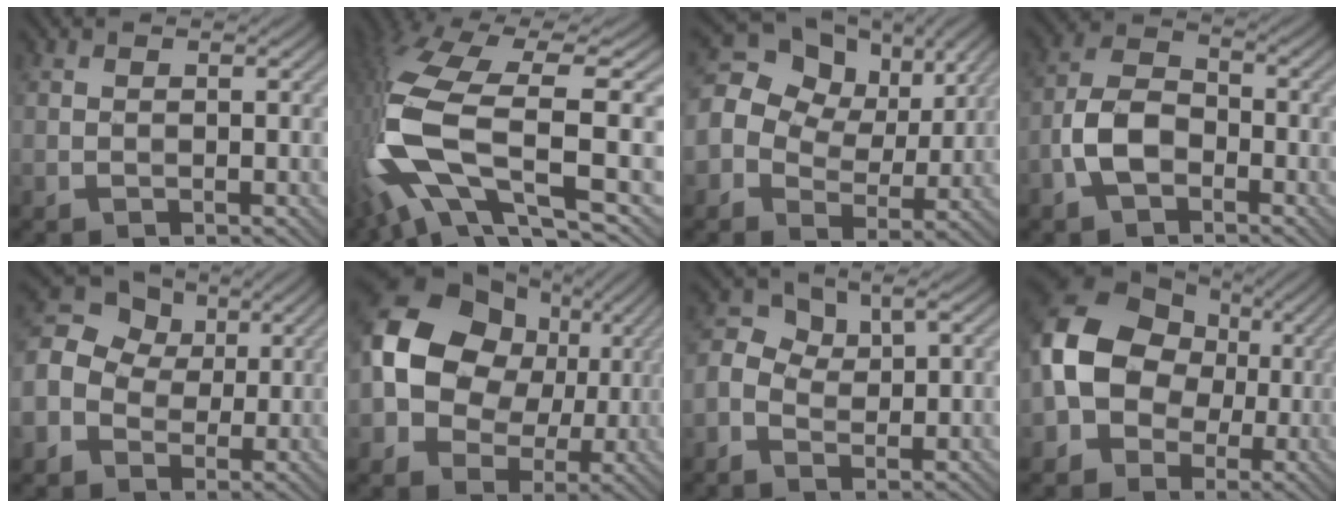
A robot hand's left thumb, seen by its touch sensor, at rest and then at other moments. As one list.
[{"total": 15.6, "force": [-2.7, 5.3, 14.5], "torque": [-0.348, -0.004, -0.043]}, {"total": 15.1, "force": [4.5, 11.9, 8.1], "torque": [-0.217, 0.044, 0.084]}, {"total": 6.4, "force": [-2.9, 3.7, 4.3], "torque": [-0.091, 0.010, -0.065]}, {"total": 13.6, "force": [0.4, 11.9, 6.6], "torque": [-0.199, 0.033, -0.021]}, {"total": 13.8, "force": [1.5, 11.1, 8.1], "torque": [-0.185, 0.015, 0.011]}, {"total": 3.7, "force": [0.0, 2.6, 2.7], "torque": [-0.060, 0.010, -0.004]}, {"total": 12.5, "force": [-0.6, 10.0, 7.4], "torque": [-0.164, -0.002, -0.029]}]